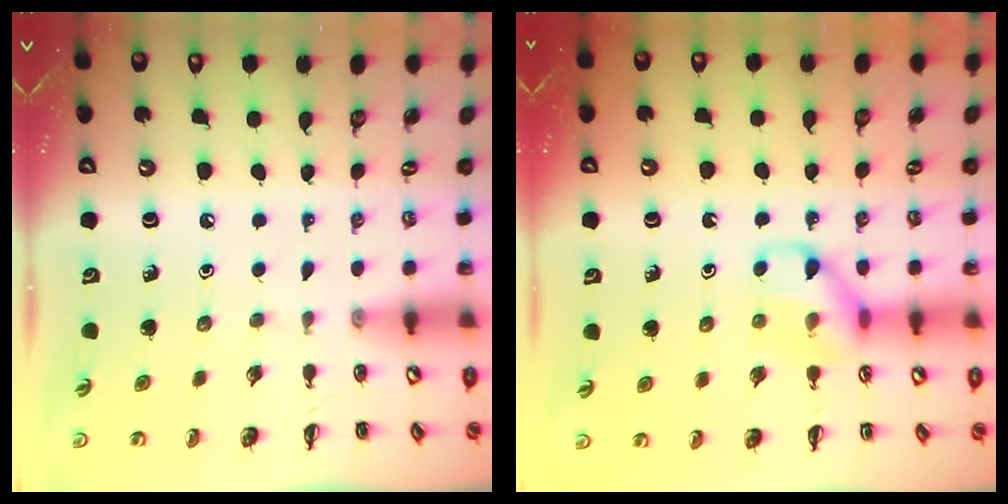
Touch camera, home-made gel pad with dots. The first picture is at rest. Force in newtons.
{"total": 10.9, "press": 10.8, "slide": 1.1}